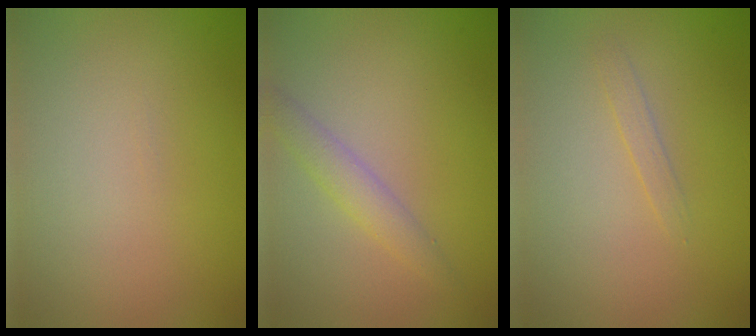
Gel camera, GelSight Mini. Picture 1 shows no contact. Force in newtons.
{"total": 2.1, "press": 2.1, "slide": 0.0}
{"total": 0.8, "press": 0.8, "slide": 0.1}